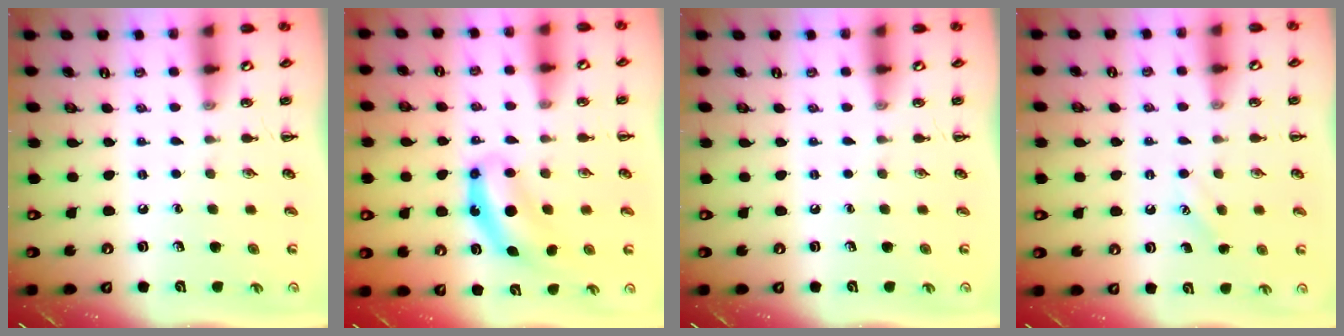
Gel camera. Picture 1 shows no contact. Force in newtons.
{"total": 7.0, "press": 7.0, "slide": 0.1}
{"total": 0.0}
{"total": 2.5, "press": 2.5, "slide": 0.6}